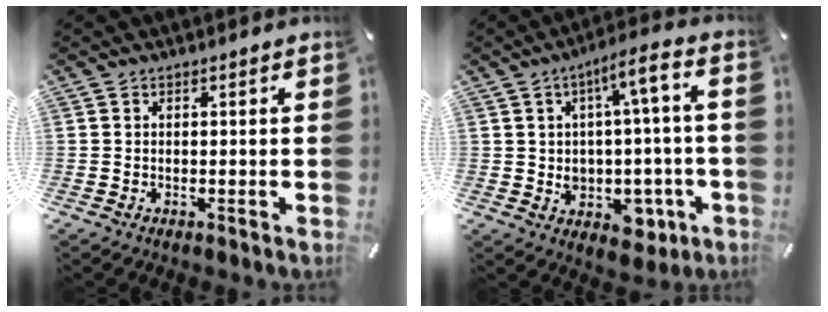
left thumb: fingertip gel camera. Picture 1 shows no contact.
{"total": 10.0, "force": [0.4, 6.0, 8.0], "torque": [-0.104, -0.003, 0.007]}